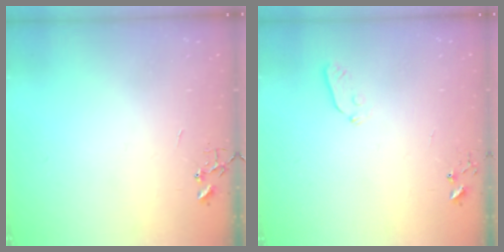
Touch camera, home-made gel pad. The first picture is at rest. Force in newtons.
{"total": 3.9, "press": 3.8, "slide": 0.8}